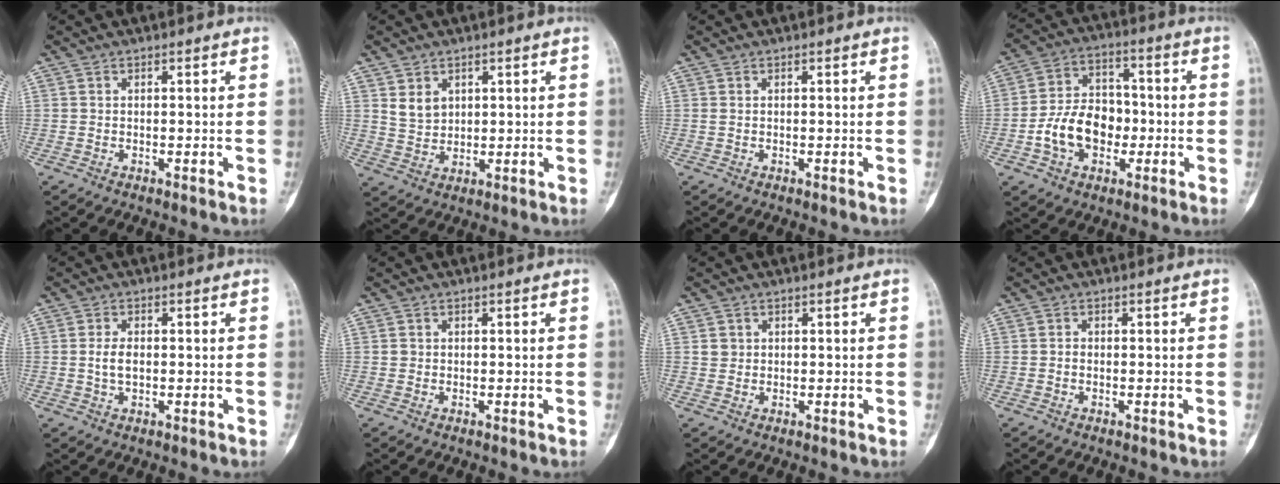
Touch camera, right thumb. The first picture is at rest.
{"total": 4.3, "force": [1.9, 3.2, 2.1], "torque": [-0.024, -0.017, 0.044]}
{"total": 0.0}
{"total": 12.4, "force": [-2.8, 8.9, 8.1], "torque": [-0.118, 0.033, -0.054]}
{"total": 3.0, "force": [-0.1, 1.7, 2.5], "torque": [-0.050, 0.002, -0.002]}
{"total": 0.7, "force": [0.0, 0.7, 0.2], "torque": [0.000, 0.002, 0.002]}
{"total": 1.6, "force": [0.4, 1.5, 0.4], "torque": [0.002, 0.000, 0.007]}
{"total": 0.6, "force": [-0.2, 0.4, 0.3], "torque": [-0.005, 0.002, -0.007]}